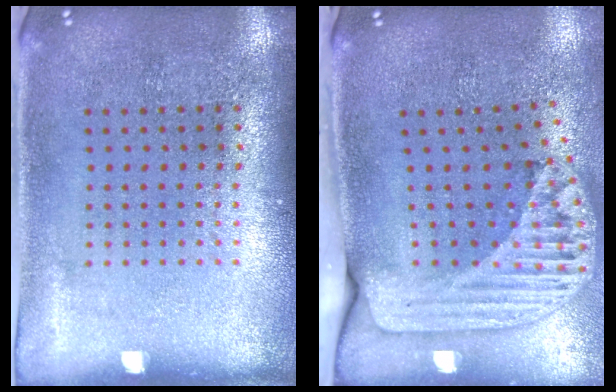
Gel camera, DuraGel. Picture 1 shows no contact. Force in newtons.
{"total": 2.4, "press": 1.7, "slide": 1.7}